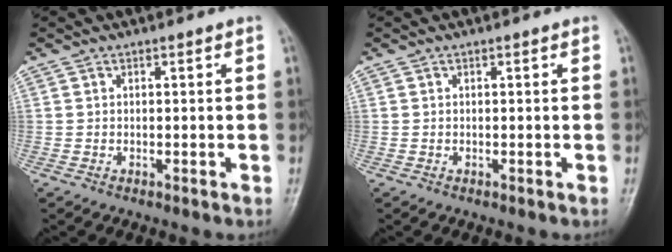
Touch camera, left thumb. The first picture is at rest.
{"total": 0.0}